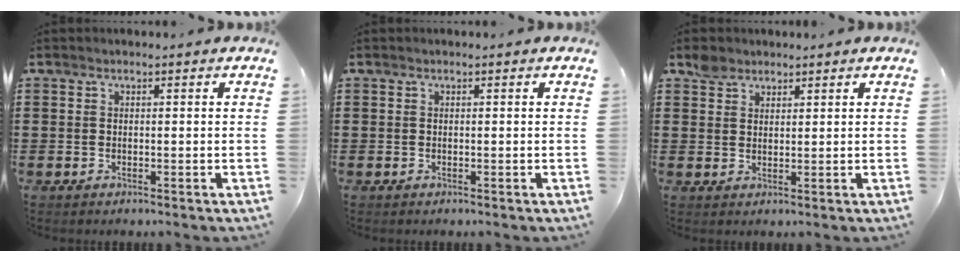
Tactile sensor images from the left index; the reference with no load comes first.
{"total": 0.0}
{"total": 2.6, "force": [2.1, 1.6, 0.2], "torque": [-0.002, 0.002, 0.039]}